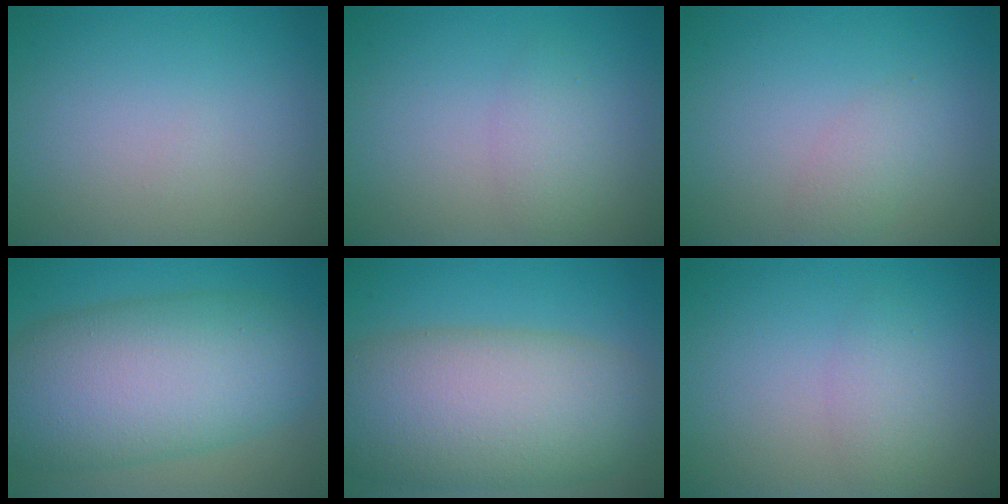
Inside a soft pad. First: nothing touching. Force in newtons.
{"total": 1.8, "press": 1.8, "slide": 0.0}
{"total": 1.5, "press": 1.5, "slide": 0.1}
{"total": 12.2, "press": 12.2, "slide": 0.5}
{"total": 12.1, "press": 12.1, "slide": 0.7}
{"total": 1.8, "press": 1.8, "slide": 0.0}